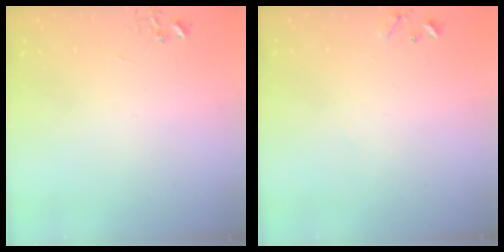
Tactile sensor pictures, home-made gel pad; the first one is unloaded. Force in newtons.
{"total": 7.2, "press": 7.2, "slide": 0.5}